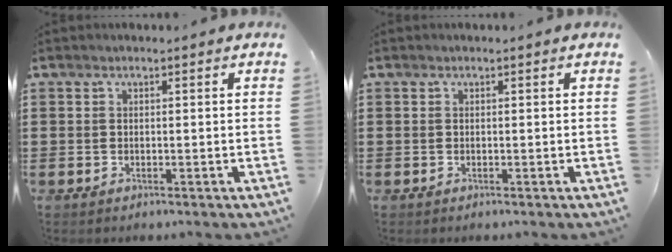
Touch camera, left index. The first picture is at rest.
{"total": 0.0}